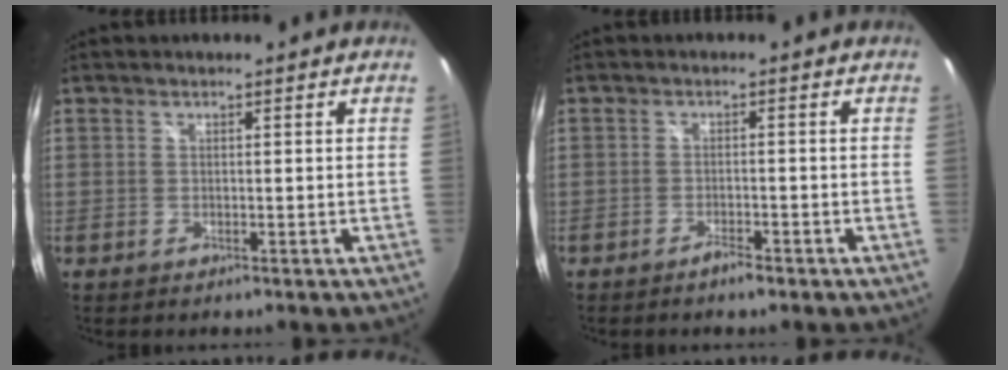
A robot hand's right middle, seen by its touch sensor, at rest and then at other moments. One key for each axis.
{"total": 2.1, "fx": -1.8, "fy": 0.6, "fz": 1.0, "tx": -0.025, "ty": -0.002, "tz": -0.031}